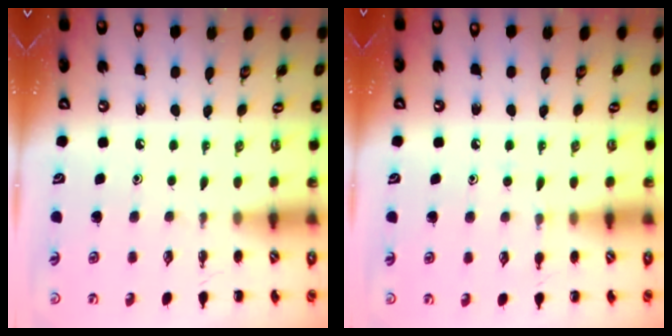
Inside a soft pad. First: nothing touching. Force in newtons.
{"total": 6.9, "press": 6.6, "slide": 2.0}